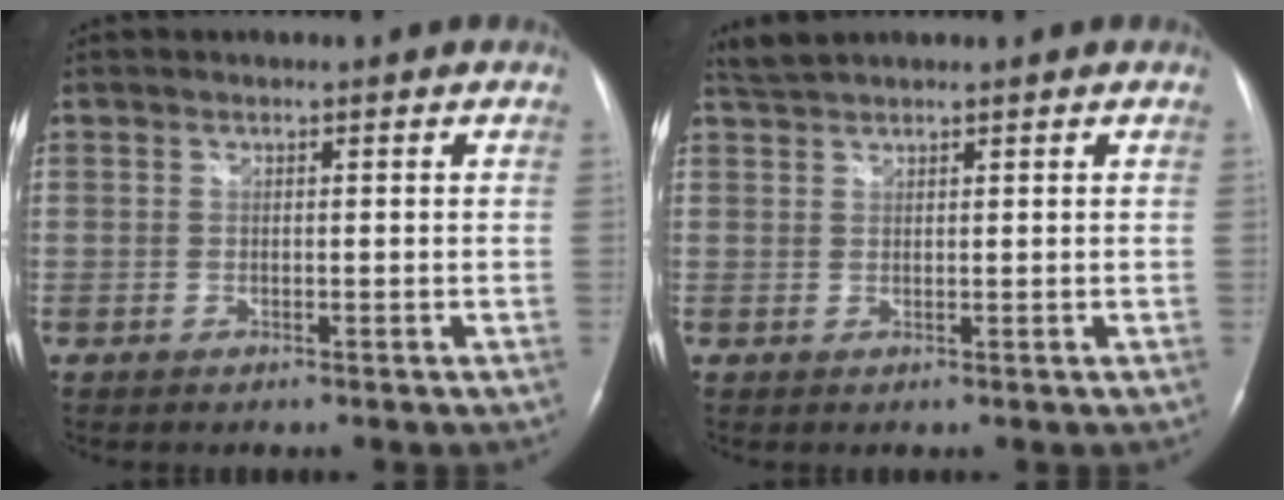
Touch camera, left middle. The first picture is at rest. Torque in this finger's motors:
{"motor_torque": [0.18, -0.09, -0.10, 0.01]}